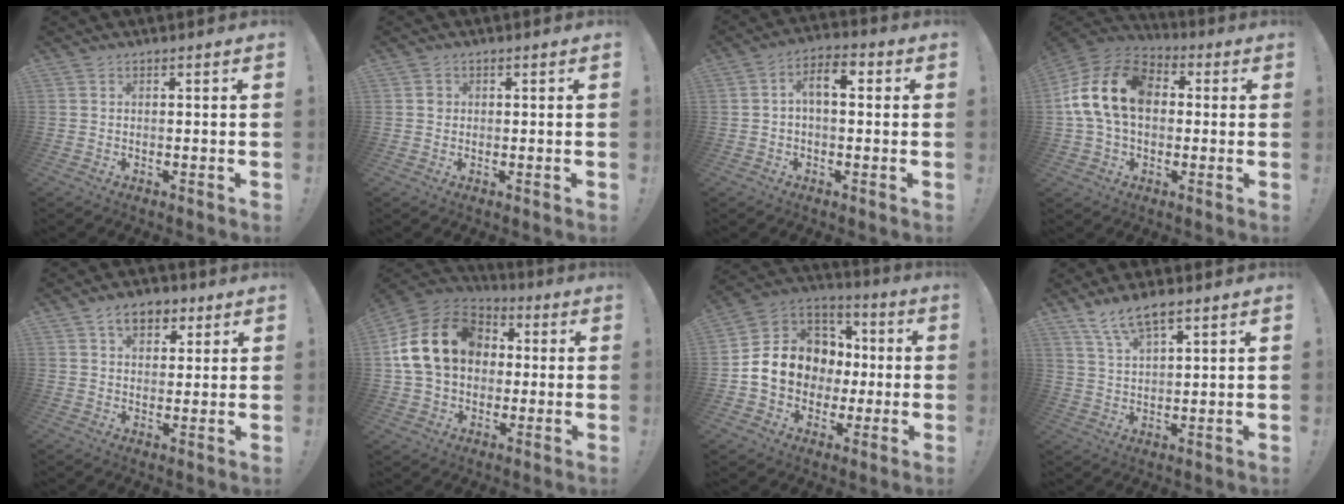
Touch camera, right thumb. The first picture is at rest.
{"total": 1.6, "force": [0.1, 1.5, 0.4], "torque": [0.008, -0.002, -0.001]}
{"total": 7.3, "force": [1.0, 4.0, 6.0], "torque": [-0.095, 0.011, 0.018]}
{"total": 17.9, "force": [2.3, 12.1, 12.9], "torque": [-0.238, 0.017, 0.045]}
{"total": 8.8, "force": [4.3, 6.0, 4.8], "torque": [-0.057, -0.009, 0.079]}
{"total": 19.9, "force": [3.9, 15.2, 12.3], "torque": [-0.212, 0.004, 0.079]}
{"total": 15.1, "force": [-0.4, 13.0, 7.7], "torque": [-0.120, 0.011, 0.015]}
{"total": 8.2, "force": [5.8, 2.8, 5.1], "torque": [-0.090, -0.023, 0.107]}